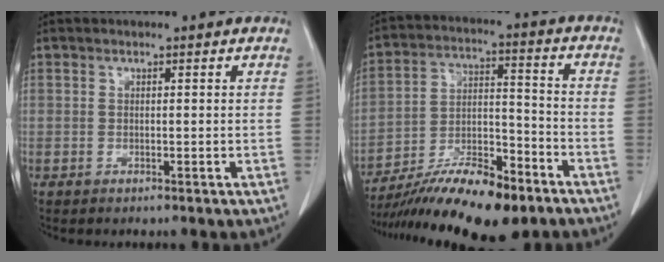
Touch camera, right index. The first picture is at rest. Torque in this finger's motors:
{"motor_torque": [1.09, -0.90, 0.48, 0.12]}